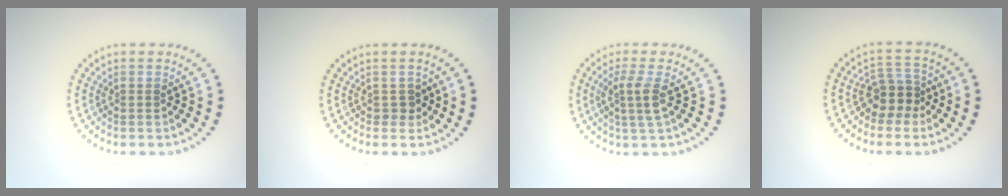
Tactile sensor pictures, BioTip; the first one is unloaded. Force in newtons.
{"total": 1.2, "press": 1.0, "slide": 0.6}
{"total": 2.5, "press": 2.0, "slide": 1.5}
{"total": 2.8, "press": 2.3, "slide": 1.6}